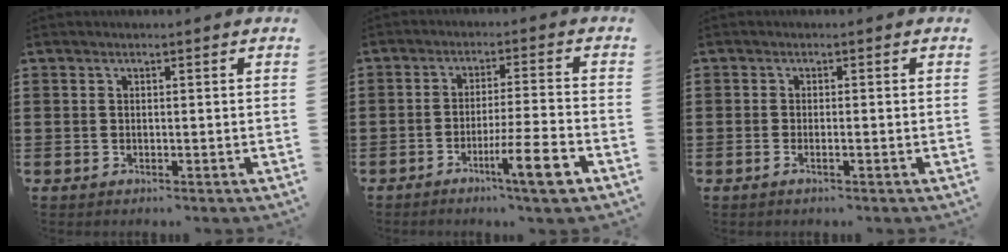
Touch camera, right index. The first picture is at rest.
{"total": 8.4, "force": [-4.7, 0.3, 7.0], "torque": [-0.116, -0.003, -0.083]}
{"total": 0.9, "force": [-0.5, 0.0, 0.8], "torque": [-0.013, -0.003, -0.009]}